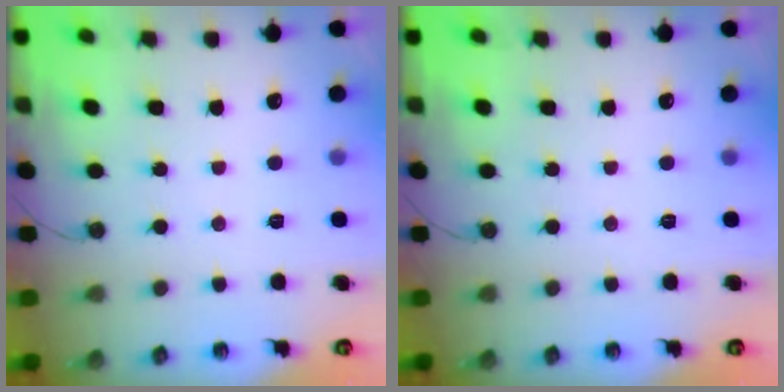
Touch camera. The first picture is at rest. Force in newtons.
{"total": 0.0}